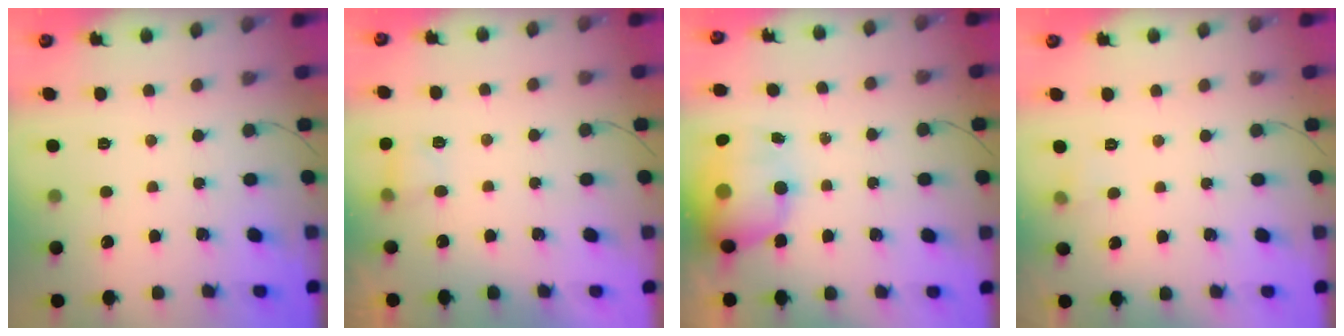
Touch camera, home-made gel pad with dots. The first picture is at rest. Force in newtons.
{"total": 4.7, "press": 4.4, "slide": 1.6}
{"total": 12.8, "press": 12.4, "slide": 3.3}
{"total": 3.4, "press": 3.1, "slide": 1.3}